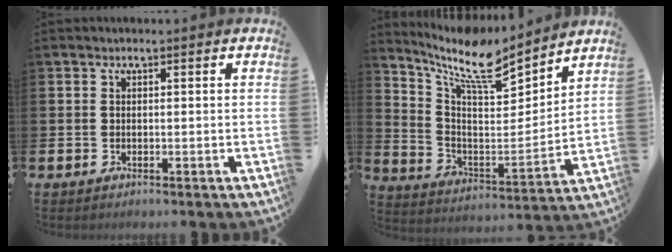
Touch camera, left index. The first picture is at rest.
{"total": 10.9, "force": [8.6, 2.8, 6.0], "torque": [-0.142, -0.057, 0.142]}